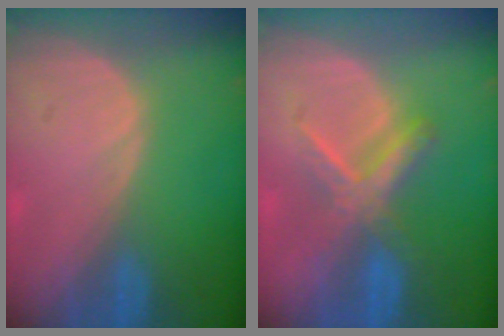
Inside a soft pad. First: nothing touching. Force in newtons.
{"total": 5.5, "press": 5.5, "slide": 0.7}